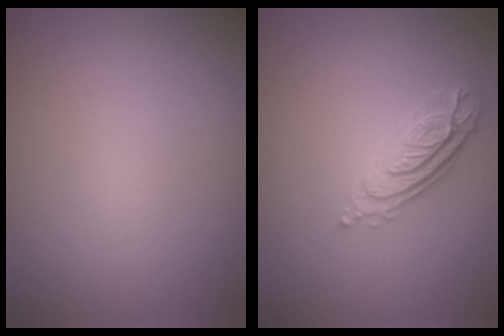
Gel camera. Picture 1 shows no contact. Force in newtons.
{"total": 3.7, "press": 2.7, "slide": 2.6}